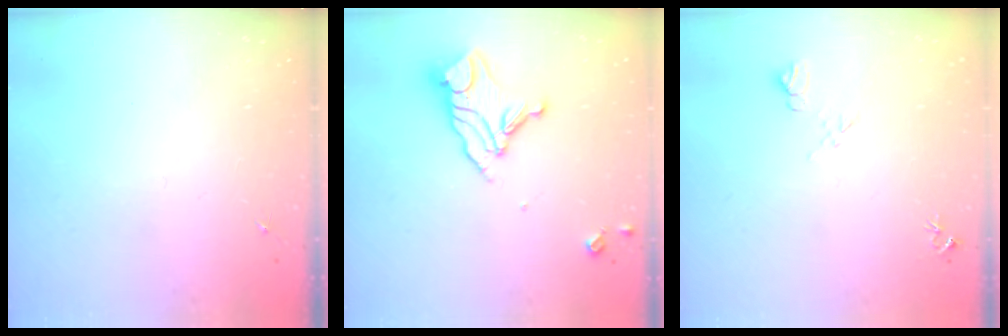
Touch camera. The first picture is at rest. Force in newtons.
{"total": 12.2, "press": 12.1, "slide": 1.2}
{"total": 6.7, "press": 6.7, "slide": 0.7}